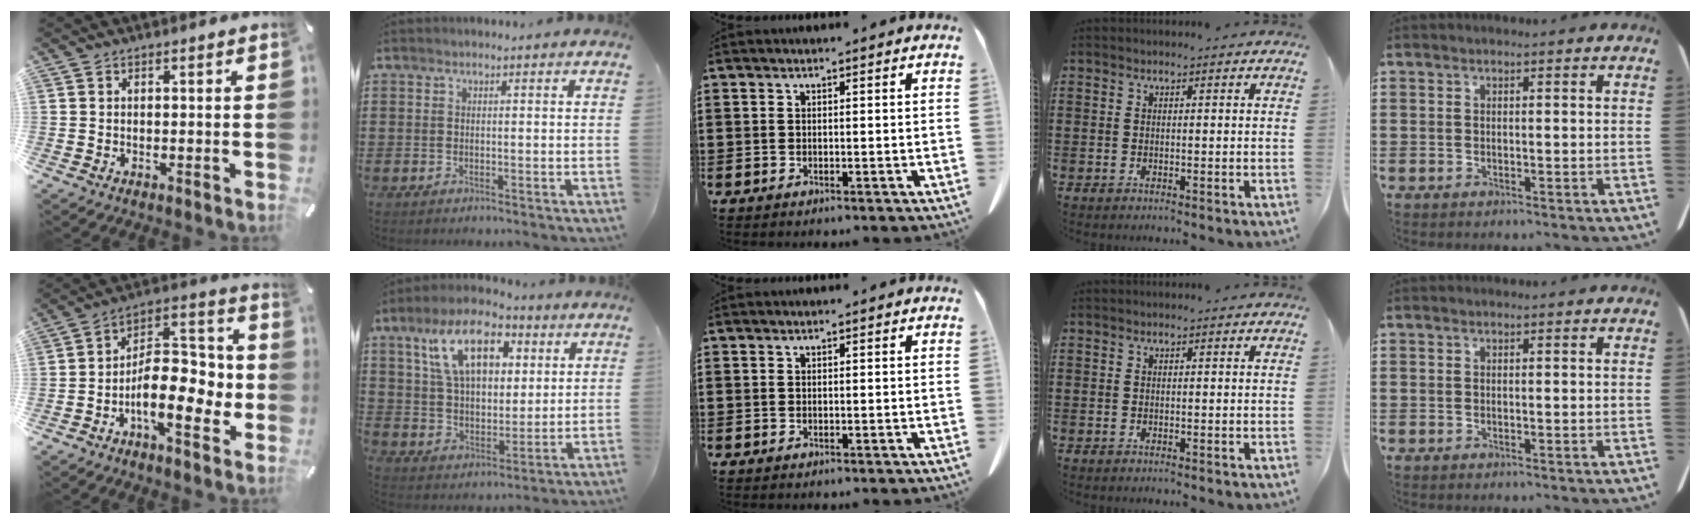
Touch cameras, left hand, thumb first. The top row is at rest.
{"thumb": {"total": 15.2, "force": [-5.0, 8.0, 12.0], "torque": [-0.186, 0.017, -0.080]}, "index": {"total": 12.5, "force": [6.4, 6.6, 8.5], "torque": [-0.169, 0.011, 0.117]}}